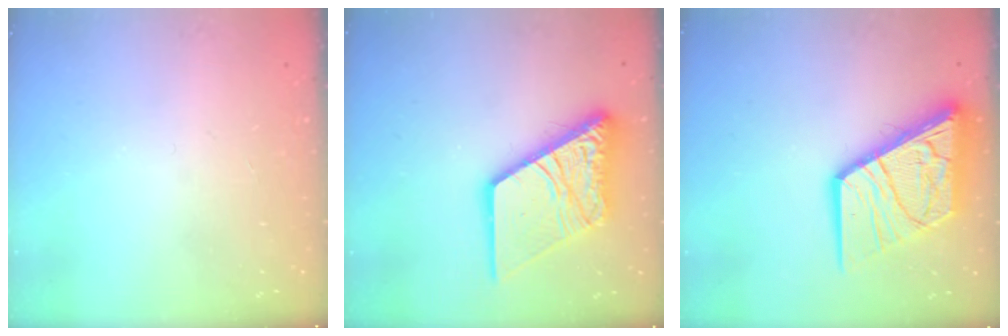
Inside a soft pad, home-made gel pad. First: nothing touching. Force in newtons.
{"total": 17.5, "press": 17.4, "slide": 2.0}
{"total": 19.3, "press": 19.1, "slide": 2.1}